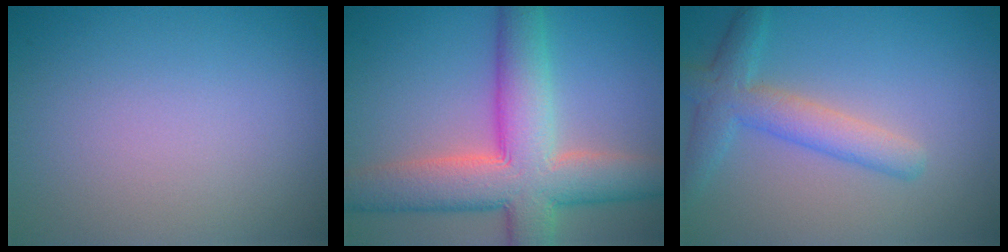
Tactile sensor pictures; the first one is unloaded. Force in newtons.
{"total": 10.1, "press": 10.1, "slide": 0.6}
{"total": 3.9, "press": 3.8, "slide": 0.1}